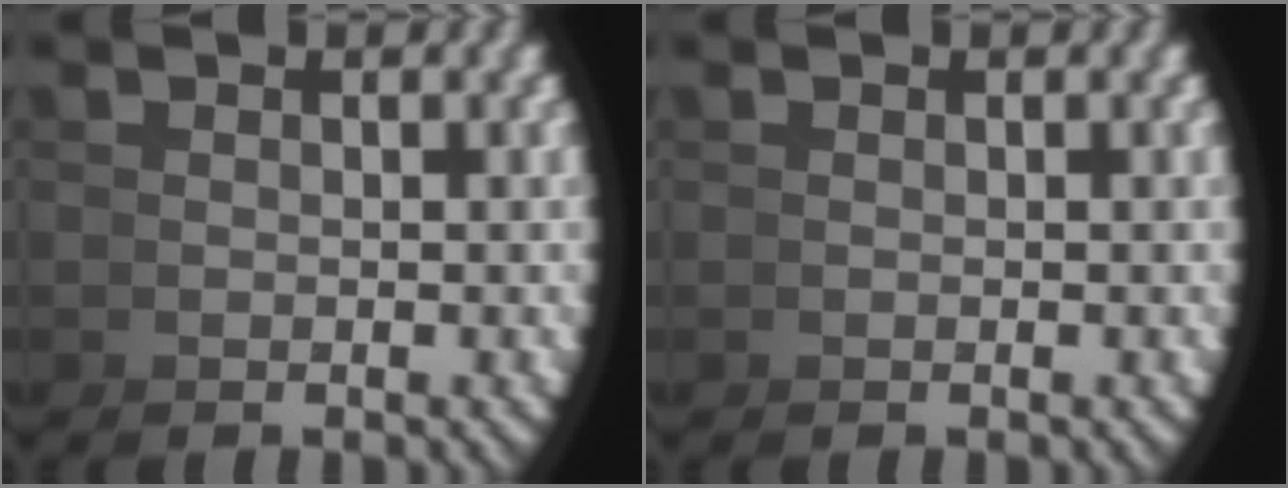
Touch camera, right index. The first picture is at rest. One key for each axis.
{"total": 0.0}